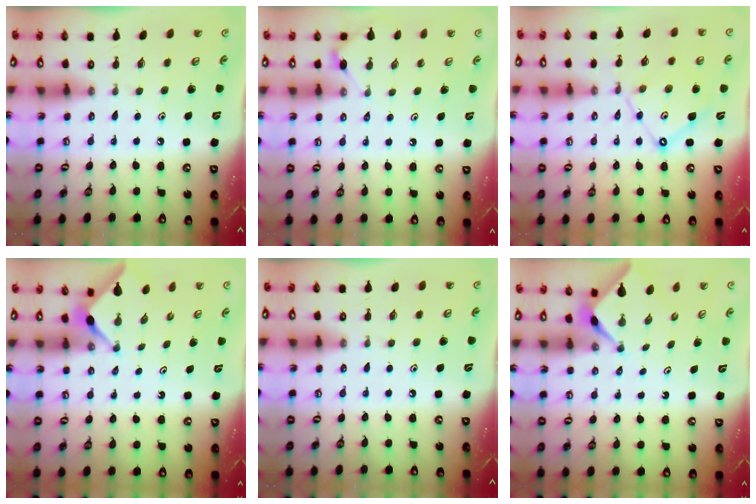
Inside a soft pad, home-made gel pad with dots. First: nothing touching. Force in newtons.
{"total": 3.6, "press": 3.5, "slide": 0.5}
{"total": 11.7, "press": 11.6, "slide": 1.0}
{"total": 3.1, "press": 3.1, "slide": 0.2}
{"total": 0.0}
{"total": 2.3, "press": 2.3, "slide": 0.3}